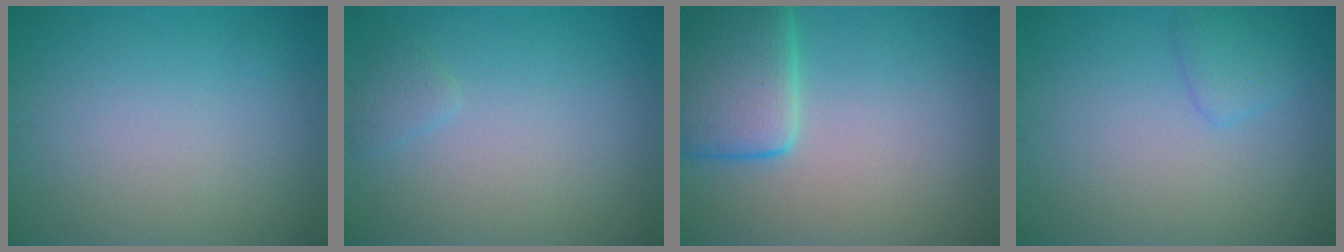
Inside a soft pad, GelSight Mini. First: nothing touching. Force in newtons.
{"total": 0.9, "press": 0.9, "slide": 0.1}
{"total": 6.9, "press": 6.9, "slide": 0.6}
{"total": 1.7, "press": 1.7, "slide": 0.2}